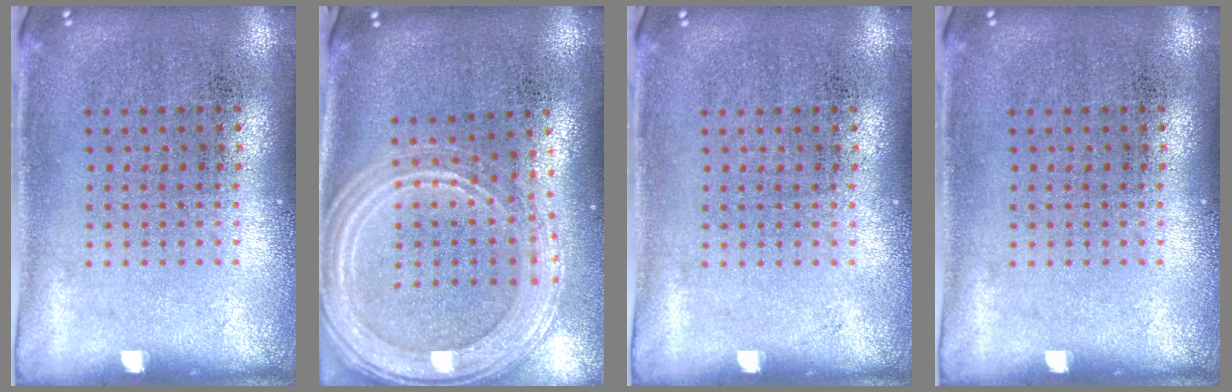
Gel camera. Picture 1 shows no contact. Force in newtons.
{"total": 2.3, "press": 2.1, "slide": 1.1}
{"total": 0.0}
{"total": 0.0}